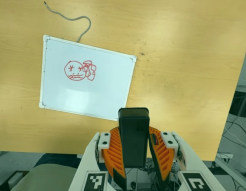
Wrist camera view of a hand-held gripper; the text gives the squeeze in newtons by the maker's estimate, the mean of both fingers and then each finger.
{"total": 9.9, "left": 8.1, "right": 11.7}